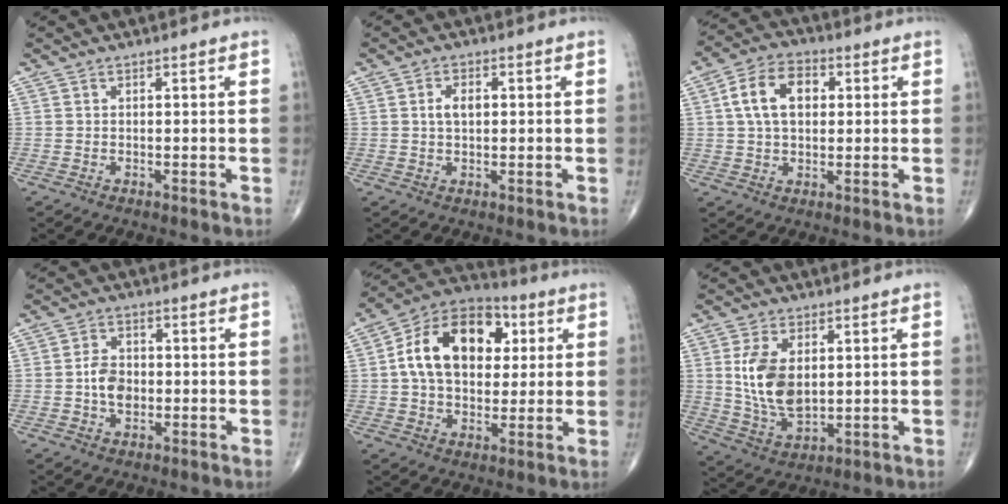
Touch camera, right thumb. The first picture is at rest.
{"total": 3.5, "force": [0.6, 2.1, 2.8], "torque": [-0.050, 0.003, 0.010]}
{"total": 10.4, "force": [2.2, 6.8, 7.6], "torque": [-0.123, 0.015, 0.034]}
{"total": 5.4, "force": [-0.6, 3.8, 3.8], "torque": [-0.057, 0.008, -0.013]}
{"total": 18.8, "force": [3.8, 12.5, 13.4], "torque": [-0.194, 0.014, 0.057]}
{"total": 11.5, "force": [2.0, 6.7, 9.1], "torque": [-0.165, -0.016, 0.049]}